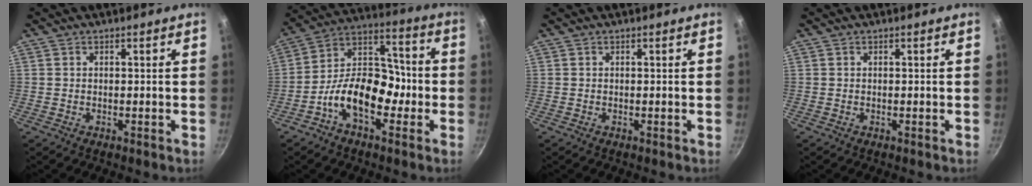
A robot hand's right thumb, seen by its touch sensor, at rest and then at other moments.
{"total": 14.8, "force": [-5.0, 9.1, 10.6], "torque": [-0.129, 0.062, -0.103]}
{"total": 0.0}
{"total": 0.0}